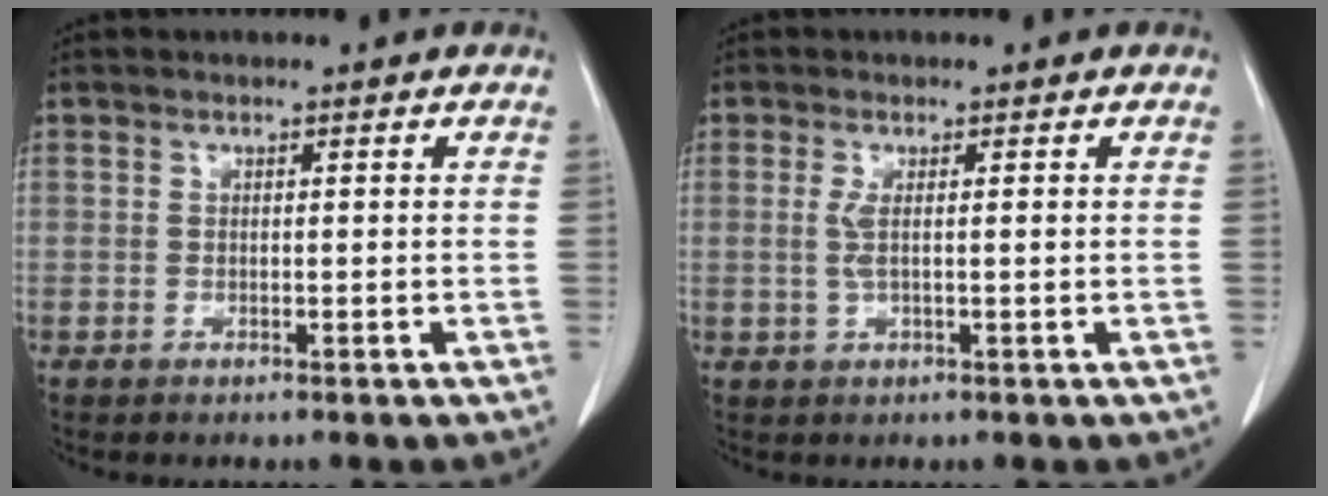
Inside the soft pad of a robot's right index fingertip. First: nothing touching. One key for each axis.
{"total": 2.3, "fx": 0.2, "fy": 0.2, "fz": 2.3, "tx": -0.052, "ty": 0.003, "tz": 0.006}